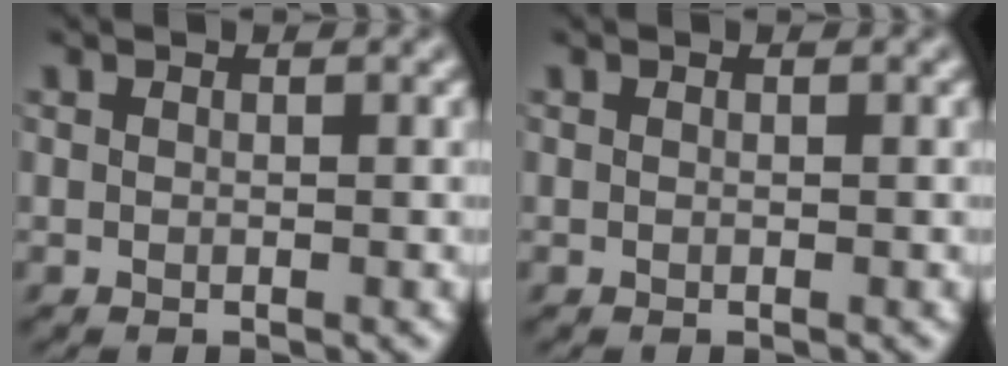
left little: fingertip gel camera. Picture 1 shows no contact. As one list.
[{"total": 0.0}]